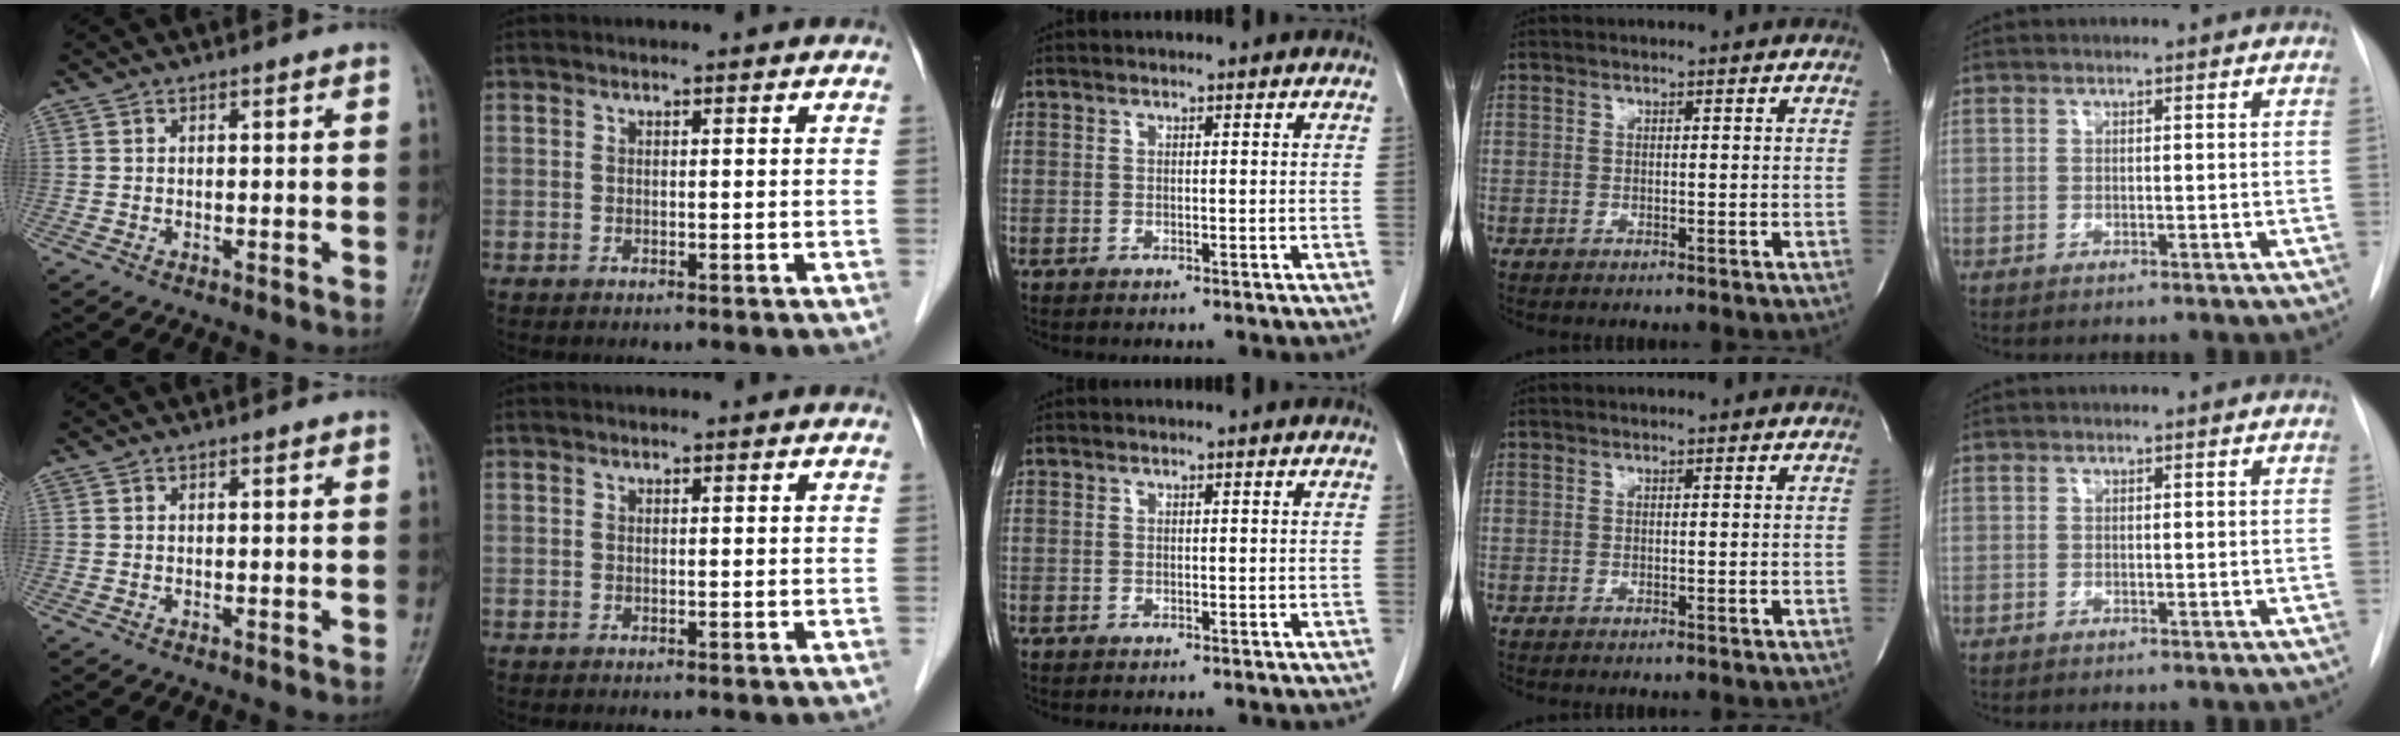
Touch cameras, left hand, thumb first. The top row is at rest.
{}